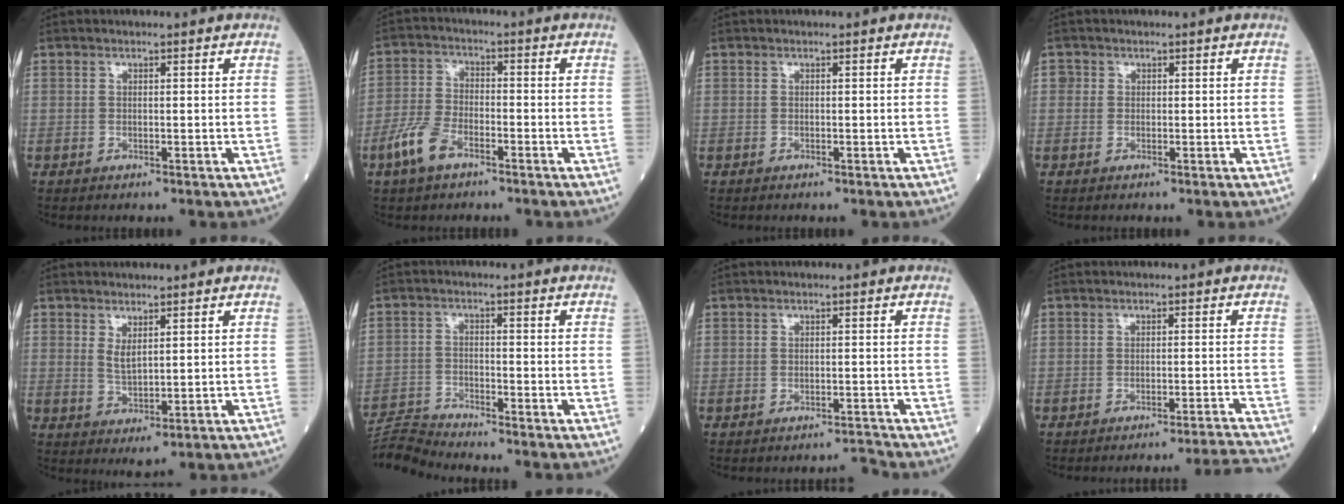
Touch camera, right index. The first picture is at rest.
{"total": 6.4, "force": [-4.0, 2.8, 4.3], "torque": [-0.106, -0.001, -0.081]}
{"total": 0.0}
{"total": 0.9, "force": [0.3, 0.8, 0.0], "torque": [0.006, 0.005, 0.004]}
{"total": 3.1, "force": [1.5, 0.8, 2.7], "torque": [-0.053, -0.013, 0.035]}
{"total": 5.4, "force": [-5.0, -2.0, -0.7], "torque": [-0.002, -0.013, -0.099]}
{"total": 1.3, "force": [-1.2, -0.3, -0.2], "torque": [0.008, -0.006, -0.015]}
{"total": 7.0, "force": [-6.2, -3.2, 0.5], "torque": [0.009, -0.009, -0.080]}